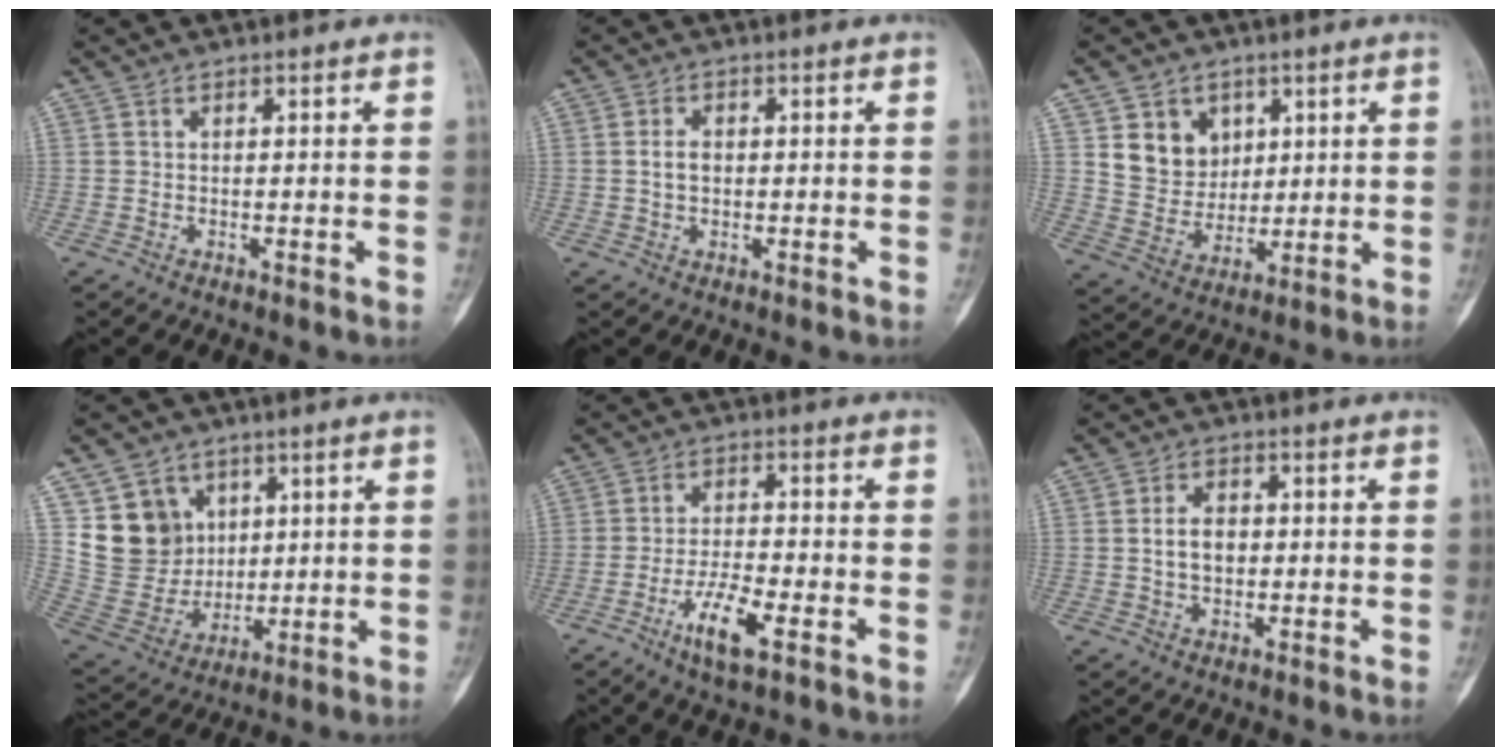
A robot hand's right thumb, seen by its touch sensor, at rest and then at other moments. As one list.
[{"total": 2.8, "force": [0.0, 1.9, 2.0], "torque": [-0.036, 0.006, 0.000]}, {"total": 9.7, "force": [3.8, 8.1, 3.6], "torque": [-0.027, -0.022, 0.078]}, {"total": 12.7, "force": [5.0, 10.9, 4.2], "torque": [-0.047, -0.019, 0.115]}, {"total": 7.9, "force": [-3.9, 2.1, 6.6], "torque": [-0.130, 0.011, -0.068]}, {"total": 5.2, "force": [0.1, 3.6, 3.7], "torque": [-0.058, 0.009, 0.000]}]